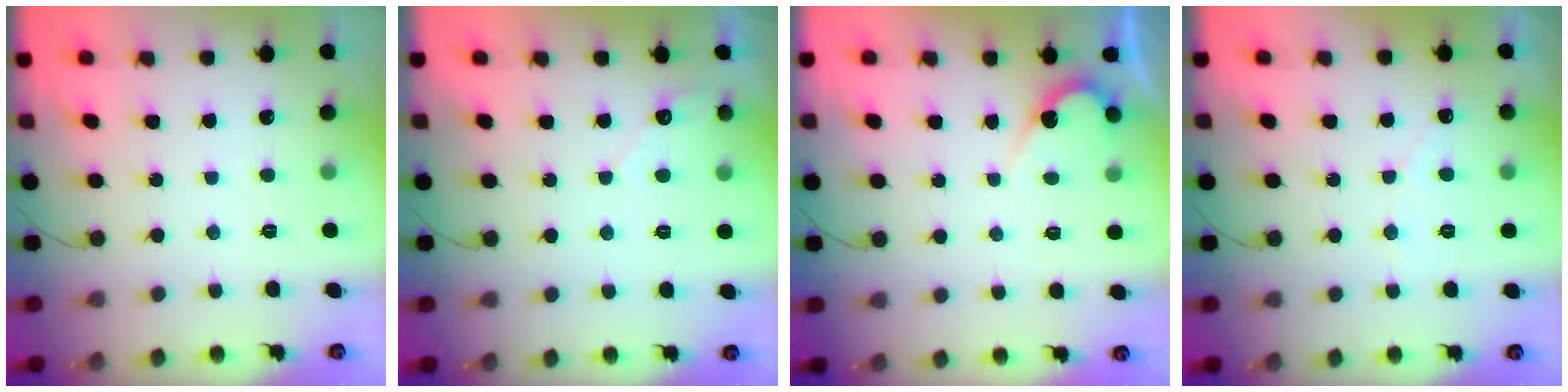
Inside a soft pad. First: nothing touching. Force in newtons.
{"total": 3.0, "press": 3.0, "slide": 0.1}
{"total": 4.3, "press": 4.2, "slide": 0.3}
{"total": 2.8, "press": 2.8, "slide": 0.2}